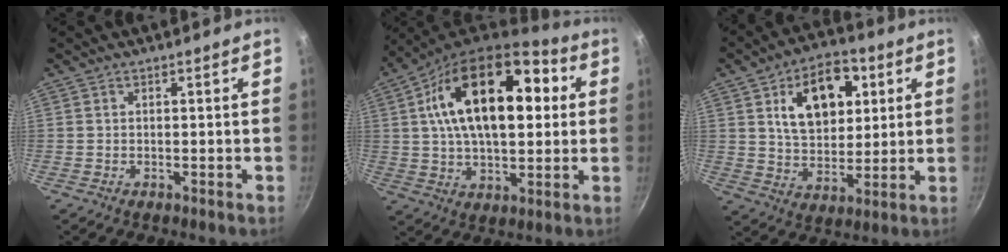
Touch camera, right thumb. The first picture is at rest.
{"total": 24.5, "force": [5.3, 13.1, 20.0], "torque": [-0.320, 0.021, 0.077]}
{"total": 15.5, "force": [5.1, 9.8, 10.9], "torque": [-0.134, -0.009, 0.088]}